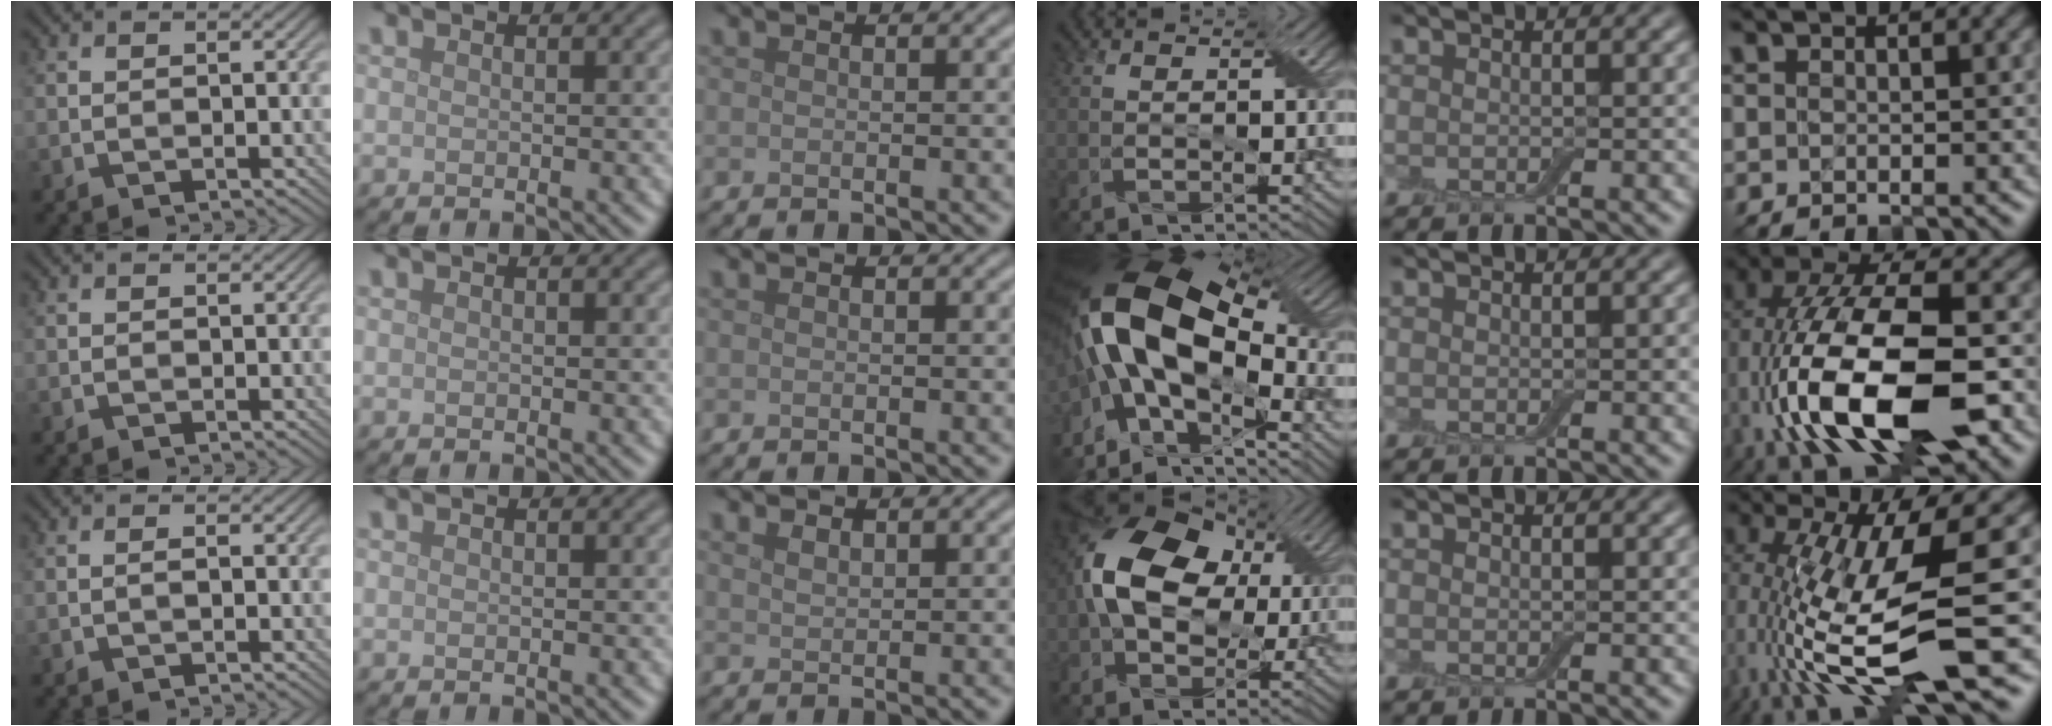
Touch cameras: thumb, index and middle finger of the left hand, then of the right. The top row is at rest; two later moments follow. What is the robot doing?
{"motion": "extract", "object": "airpods case & airpods"}